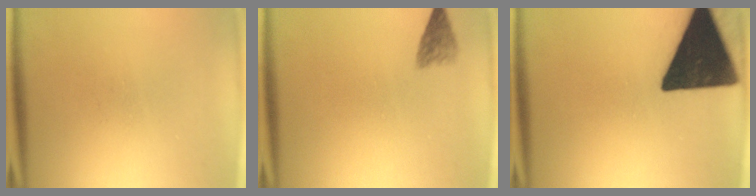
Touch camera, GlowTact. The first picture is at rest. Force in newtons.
{"total": 2.3}
{"total": 19.9}